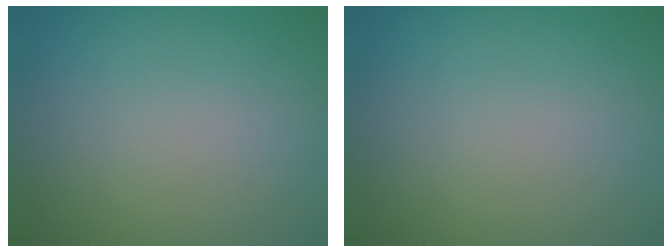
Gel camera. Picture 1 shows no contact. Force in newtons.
{"total": 0.0}